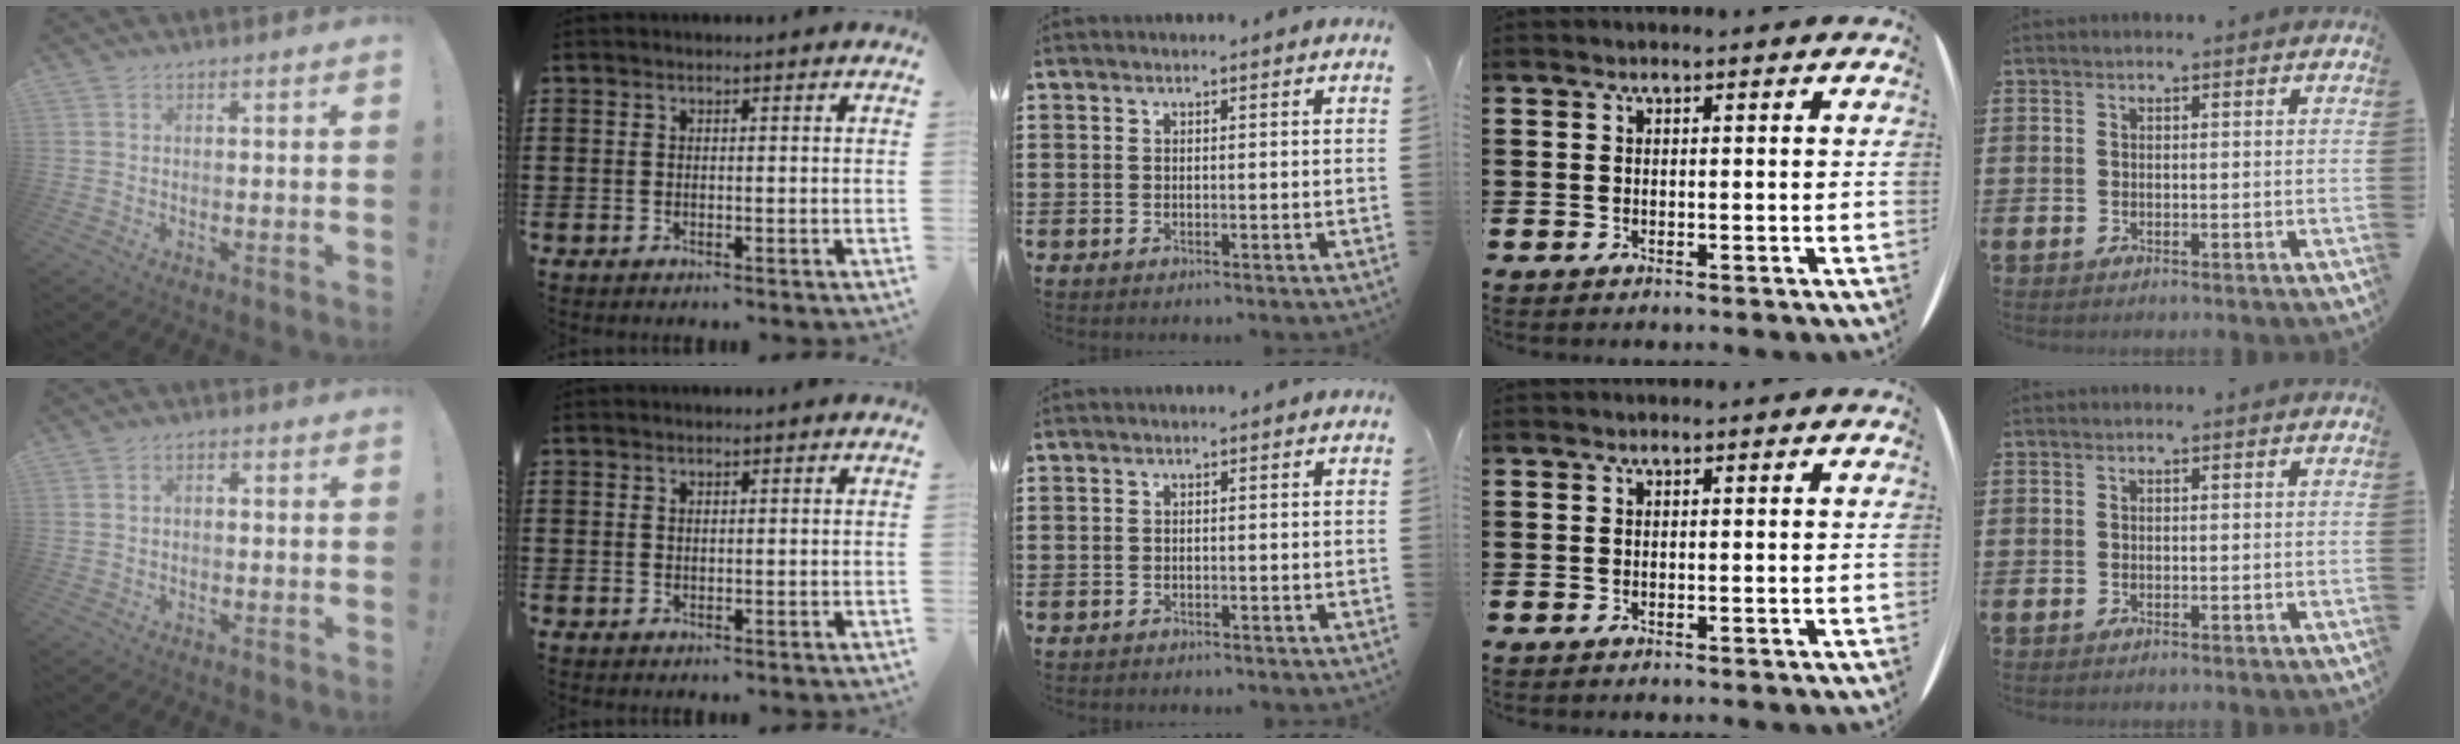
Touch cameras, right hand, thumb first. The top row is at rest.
{"thumb": {"total": 1.8, "force": [-0.9, 1.0, 1.1], "torque": [-0.018, 0.007, -0.016]}, "index": {"total": 0.7, "force": [0.4, 0.5, 0.3], "torque": [-0.008, 0.003, 0.008]}, "middle": {"total": 0.8, "force": [-0.8, 0.1, -0.1], "torque": [-0.001, 0.001, -0.018]}}